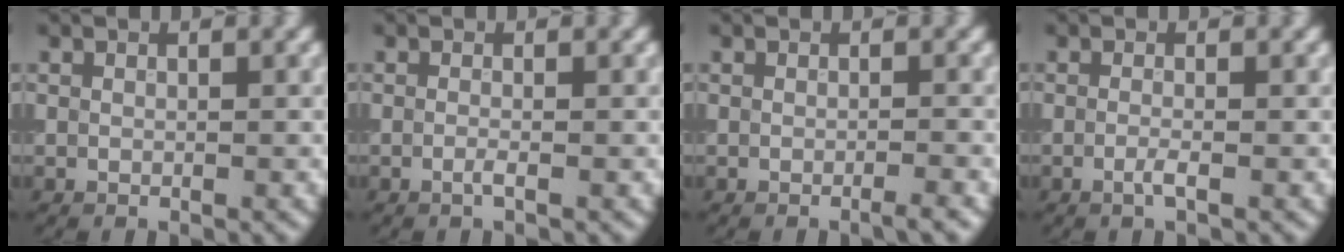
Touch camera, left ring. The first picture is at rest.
{"total": 0.7, "force": [-0.3, 0.1, 0.7], "torque": [-0.015, -0.006, -0.007]}
{"total": 1.2, "force": [-0.6, 0.2, 1.0], "torque": [-0.011, -0.003, -0.016]}
{"total": 1.1, "force": [-0.4, 0.2, 1.0], "torque": [-0.020, -0.005, -0.010]}